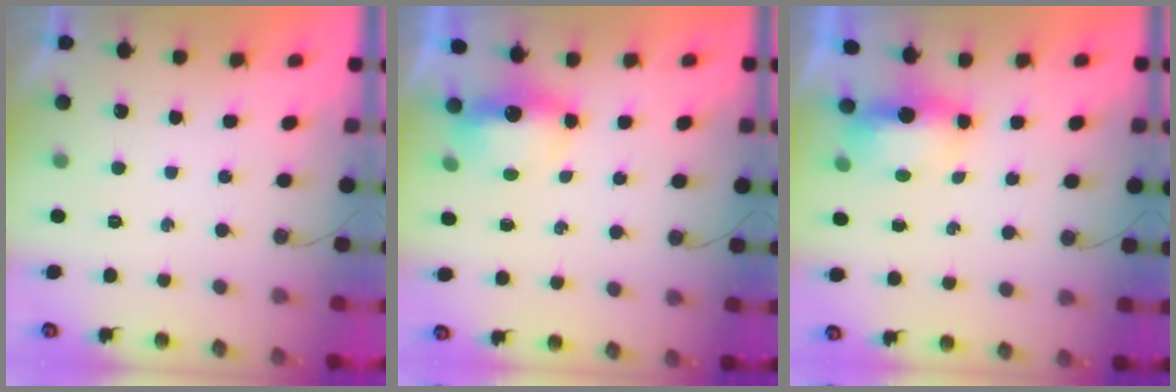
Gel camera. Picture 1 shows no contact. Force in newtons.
{"total": 10.4, "press": 7.4, "slide": 7.4}
{"total": 7.0, "press": 6.1, "slide": 3.3}